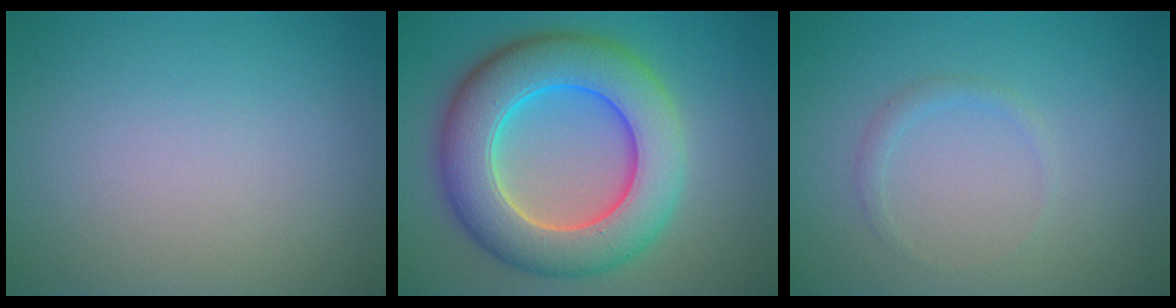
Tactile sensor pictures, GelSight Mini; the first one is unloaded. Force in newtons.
{"total": 10.4, "press": 10.4, "slide": 0.1}
{"total": 0.9, "press": 0.9, "slide": 0.1}